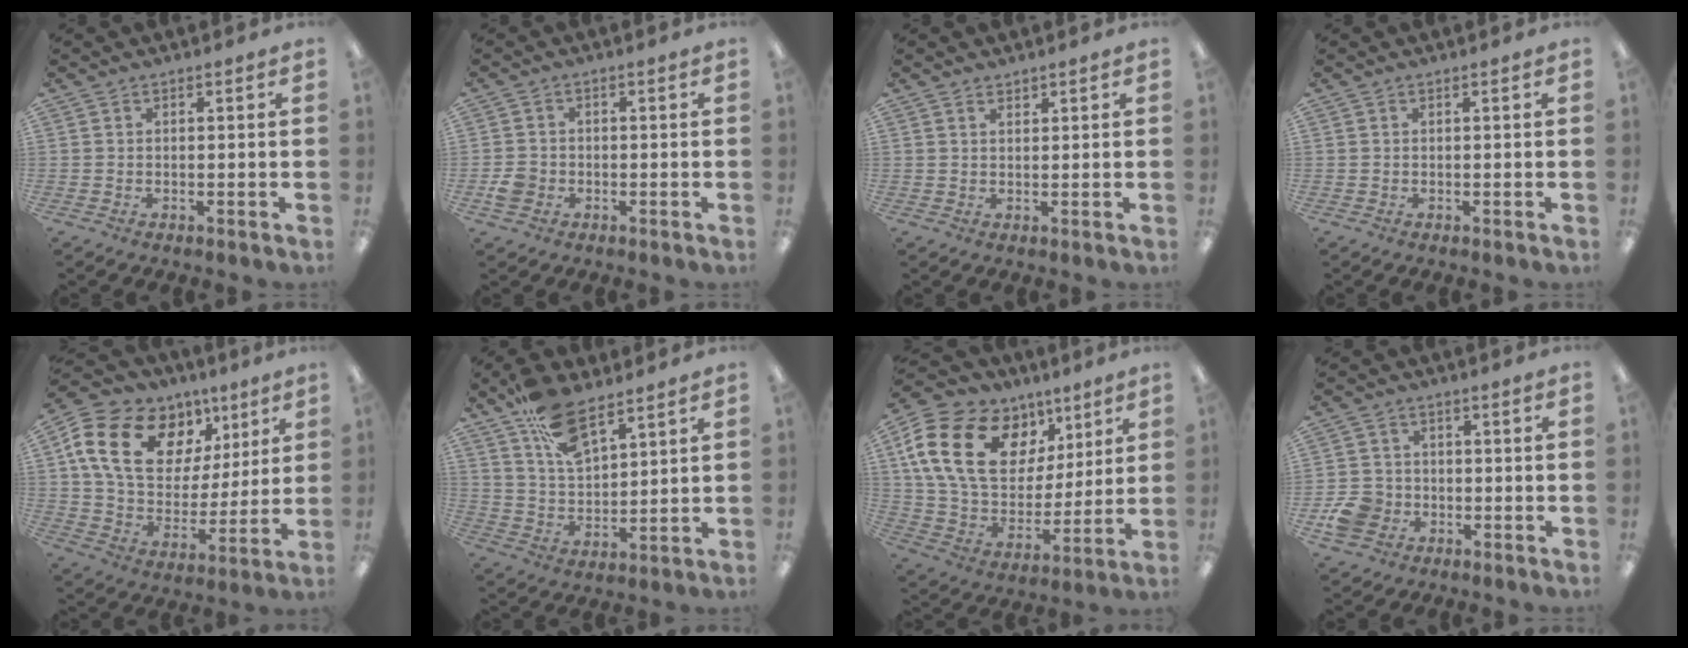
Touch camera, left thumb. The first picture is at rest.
{"total": 3.7, "force": [-1.4, 3.1, 1.5], "torque": [-0.022, 0.008, -0.024]}
{"total": 1.3, "force": [1.2, 0.5, 0.3], "torque": [-0.007, -0.001, 0.023]}
{"total": 0.0}
{"total": 20.6, "force": [9.0, 14.4, 11.7], "torque": [-0.196, -0.019, 0.166]}
{"total": 12.9, "force": [8.6, 5.8, 7.6], "torque": [-0.134, -0.035, 0.156]}
{"total": 23.4, "force": [9.3, 16.0, 14.2], "torque": [-0.271, -0.018, 0.168]}
{"total": 7.0, "force": [-2.5, 6.0, 2.8], "torque": [-0.064, 0.014, -0.046]}